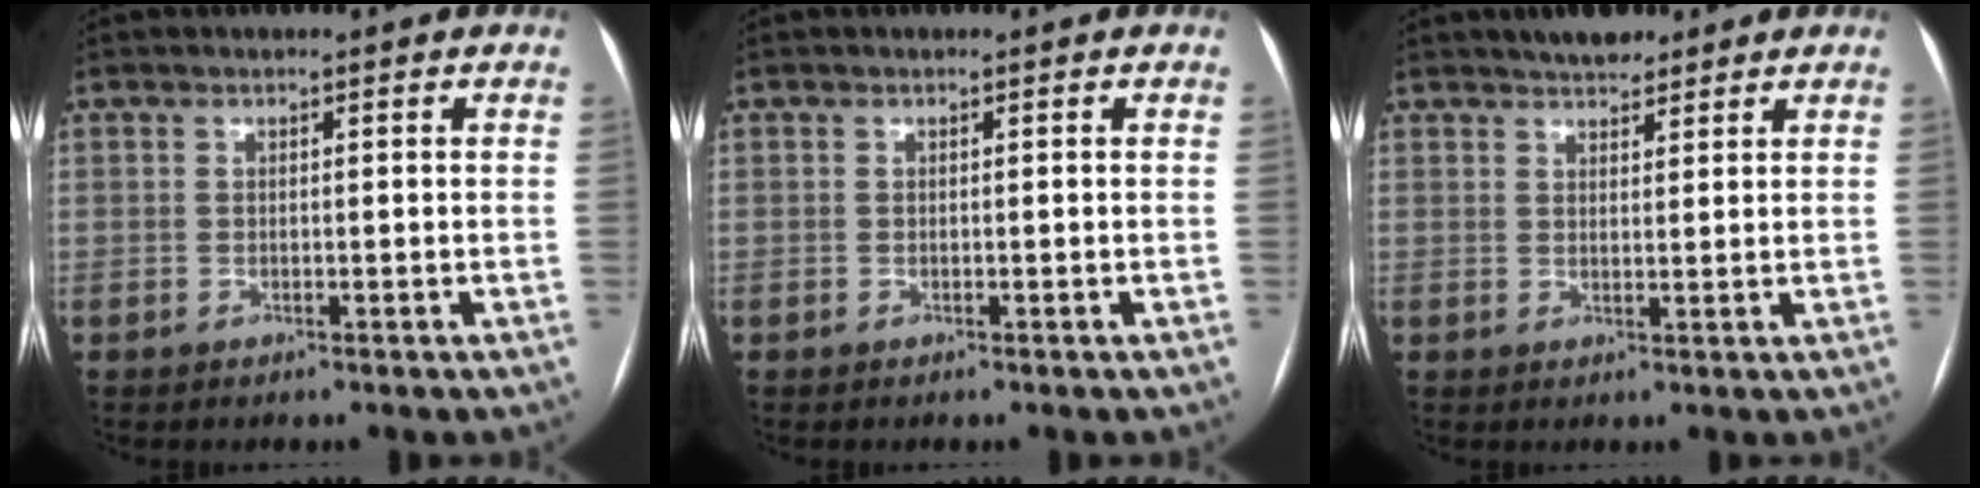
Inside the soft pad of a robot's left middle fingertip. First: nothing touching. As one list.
[{"total": 0.0}, {"total": 4.2, "force": [3.5, 1.6, 1.6], "torque": [-0.028, 0.011, 0.057]}]